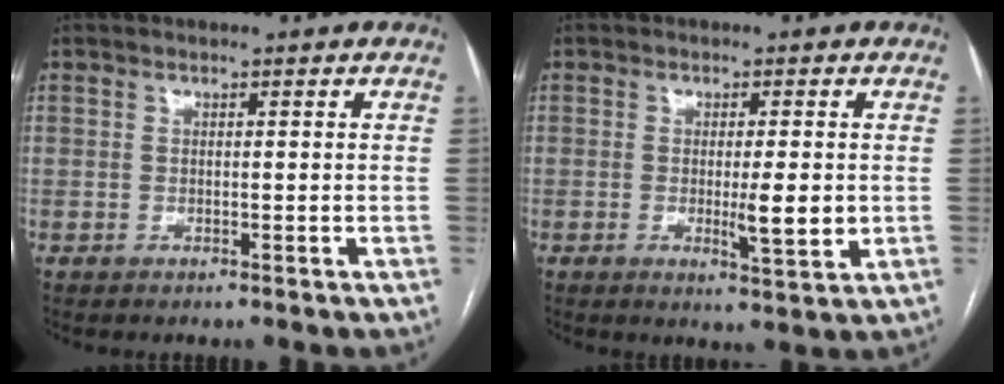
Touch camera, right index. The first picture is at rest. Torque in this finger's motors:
{"motor_torque": [0.68, -0.15, 0.43, 0.06]}